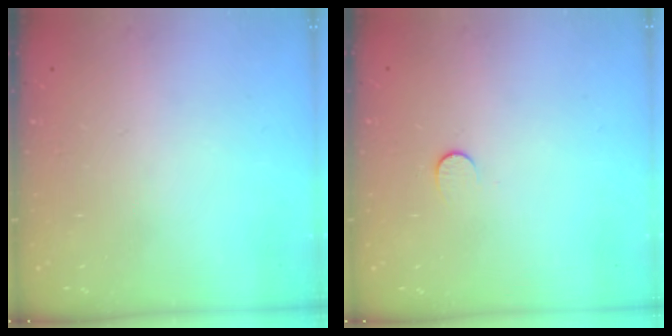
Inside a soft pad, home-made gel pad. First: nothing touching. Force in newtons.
{"total": 5.2, "press": 5.2, "slide": 0.5}